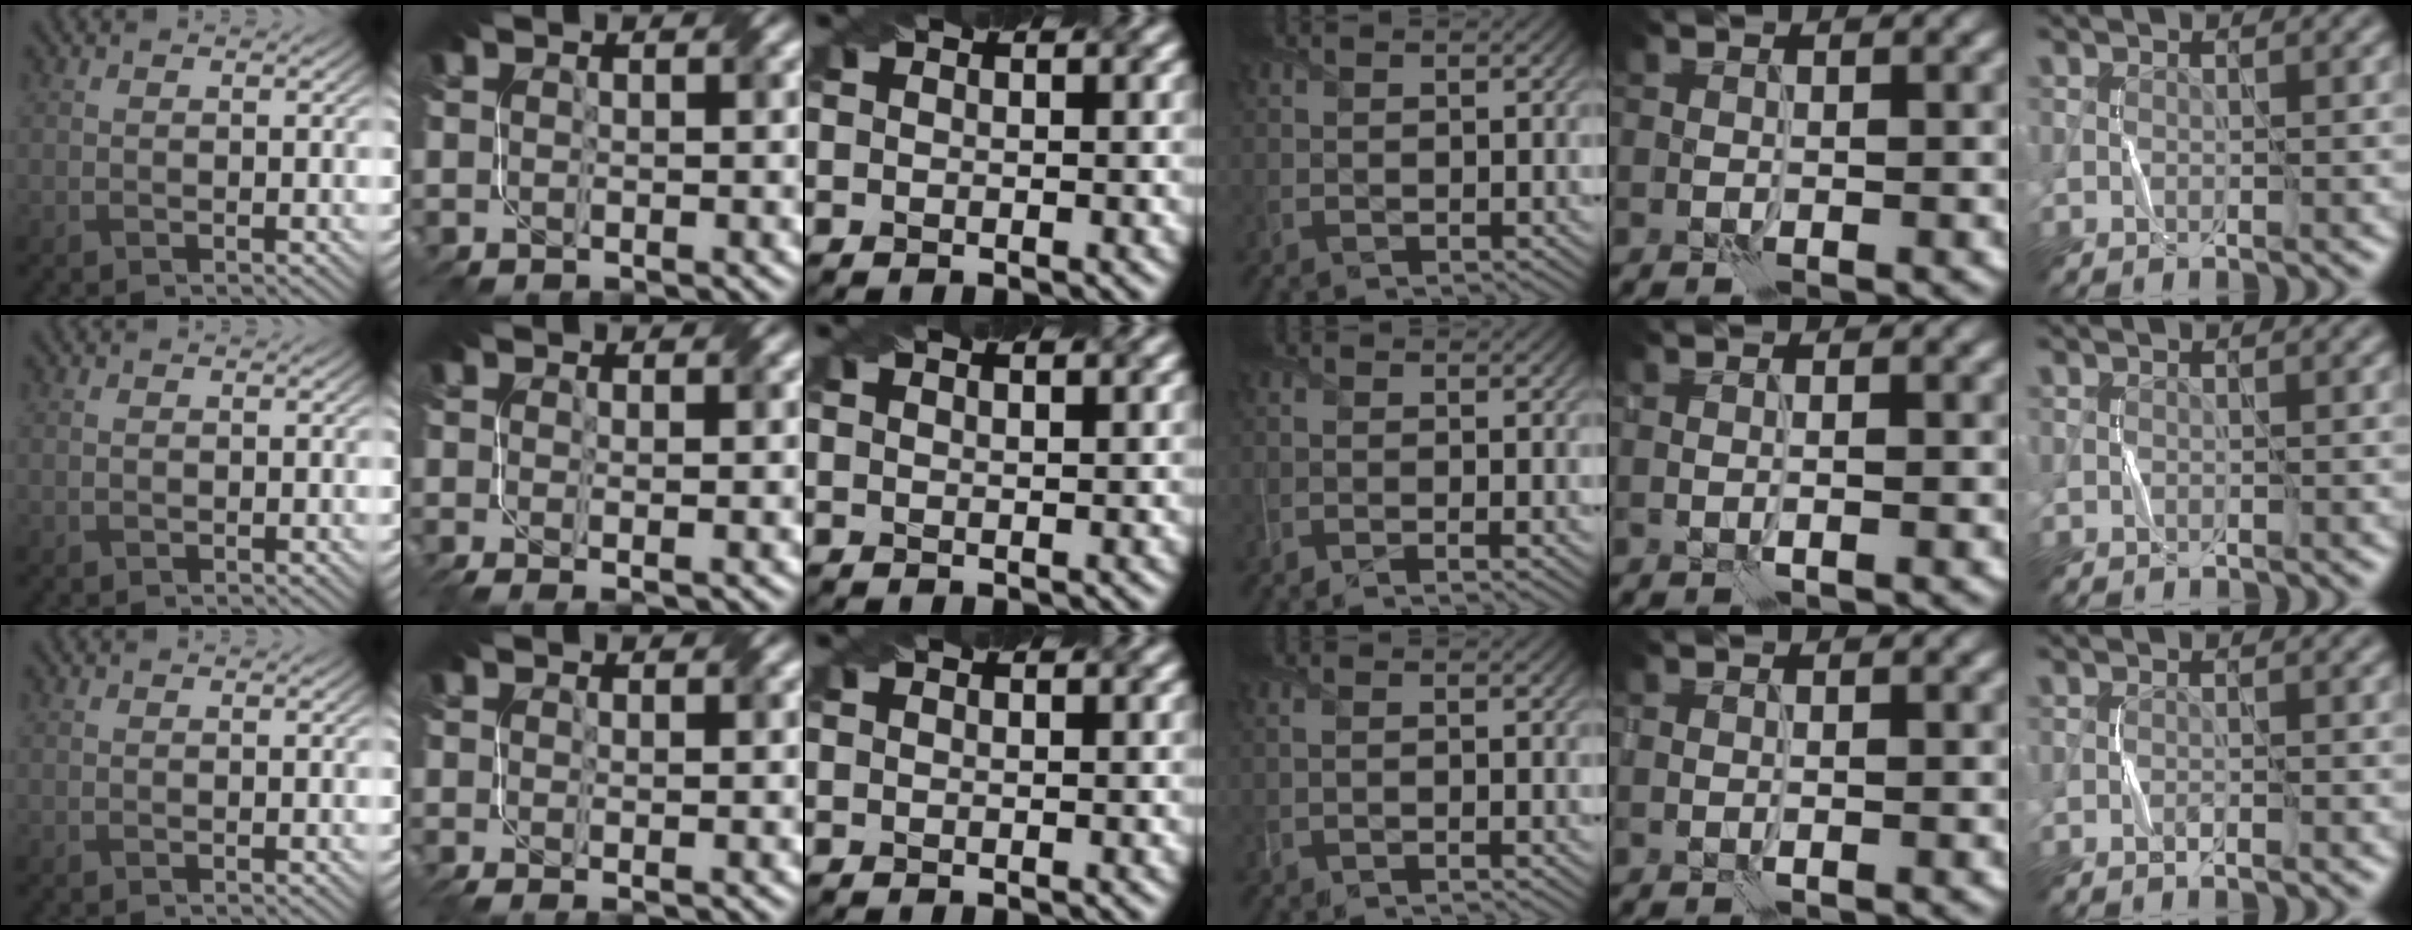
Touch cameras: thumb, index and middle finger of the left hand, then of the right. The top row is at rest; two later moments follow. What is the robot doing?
{"motion": "fold", "object": "netting"}